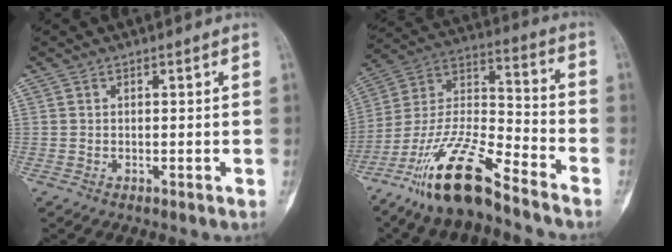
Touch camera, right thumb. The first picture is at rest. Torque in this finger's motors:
{"motor_torque": [2.82, 0.81, 1.26, -1.51, 0.50]}